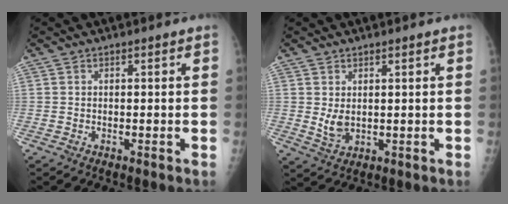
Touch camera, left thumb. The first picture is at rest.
{"total": 3.9, "force": [1.3, 2.2, 3.0], "torque": [-0.049, -0.018, 0.031]}